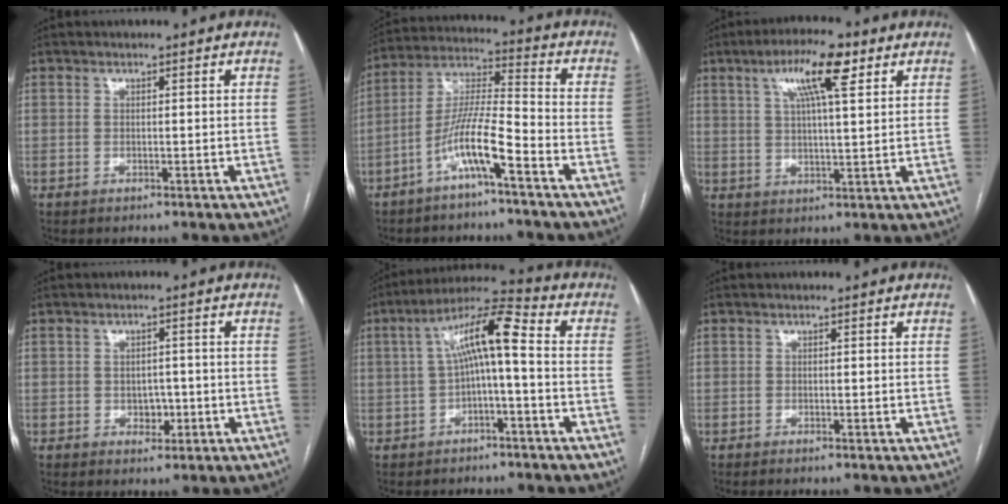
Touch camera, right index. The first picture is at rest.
{"total": 9.6, "force": [-5.2, 0.4, 8.0], "torque": [-0.163, 0.011, -0.100]}
{"total": 9.7, "force": [4.8, 1.7, 8.2], "torque": [-0.147, 0.016, 0.078]}
{"total": 2.8, "force": [-0.7, 2.0, 1.7], "torque": [-0.015, 0.005, -0.004]}
{"total": 9.4, "force": [0.3, 1.3, 9.3], "torque": [-0.164, 0.042, 0.001]}
{"total": 0.0}